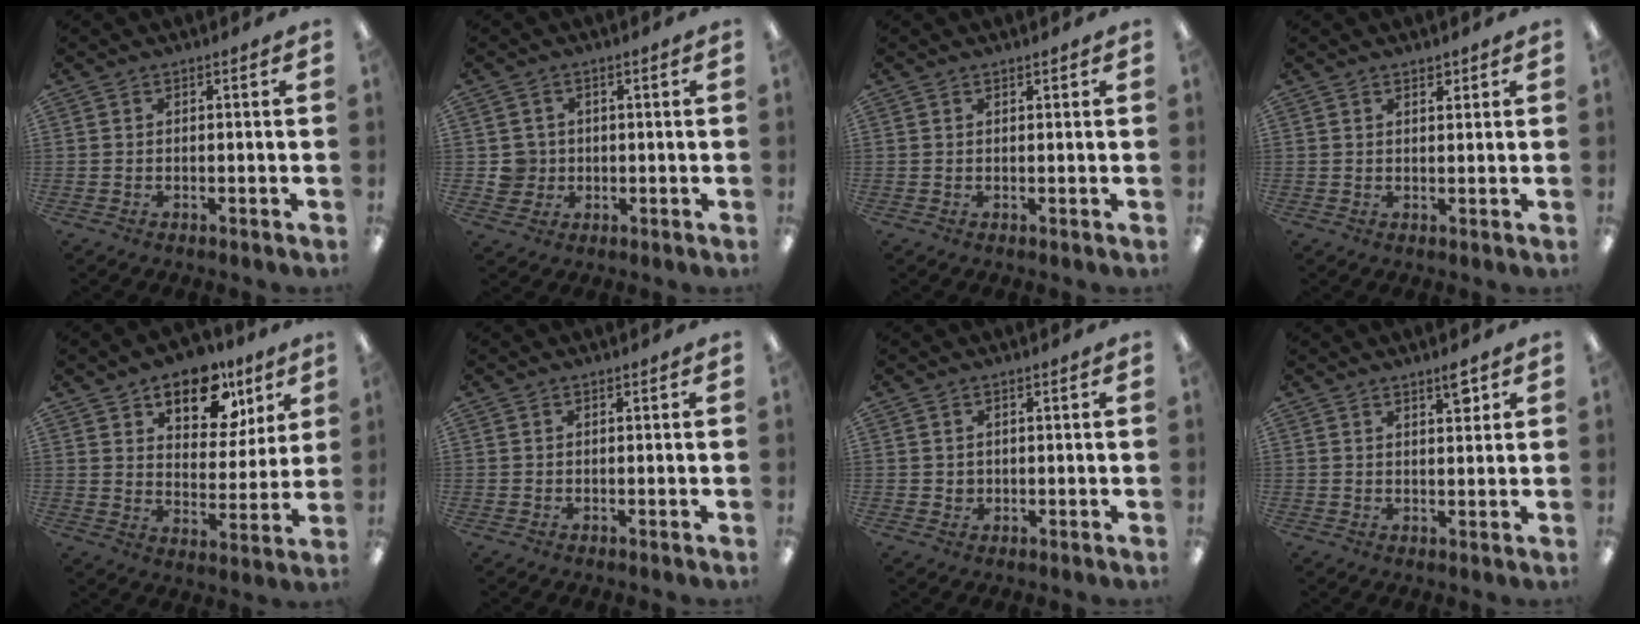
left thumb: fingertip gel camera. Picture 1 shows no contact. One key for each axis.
{"total": 4.5, "fx": 0.1, "fy": 4.5, "fz": 0.5, "tx": -0.011, "ty": 0.008, "tz": 0.002}
{"total": 0.6, "fx": 0.6, "fy": 0.2, "fz": 0.1, "tx": -0.003, "ty": 0.000, "tz": 0.011}
{"total": 1.8, "fx": 1.5, "fy": 0.7, "fz": 0.8, "tx": -0.009, "ty": -0.004, "tz": 0.025}
{"total": 14.4, "fx": 9.5, "fy": 8.0, "fz": 7.4, "tx": -0.107, "ty": -0.050, "tz": 0.165}
{"total": 0.0}
{"total": 1.4, "fx": 0.5, "fy": 1.3, "fz": 0.2, "tx": -0.006, "ty": 0.004, "tz": 0.008}
{"total": 4.1, "fx": 2.8, "fy": 1.2, "fz": 2.6, "tx": -0.027, "ty": -0.012, "tz": 0.043}